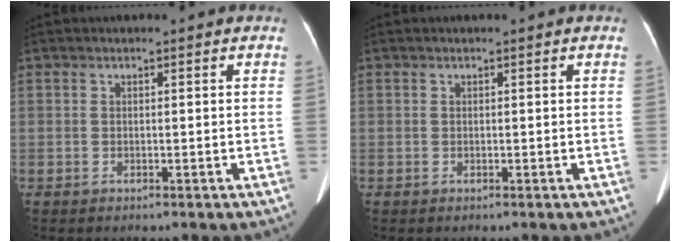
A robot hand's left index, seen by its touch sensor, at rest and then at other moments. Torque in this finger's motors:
{"motor_torque": [0.04, 0.05, 0.00, 0.01]}